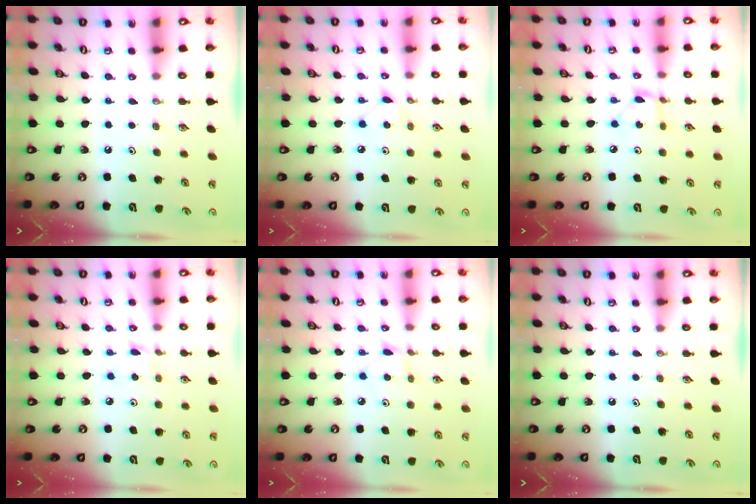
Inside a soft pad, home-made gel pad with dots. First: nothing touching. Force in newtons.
{"total": 4.8, "press": 4.7, "slide": 0.7}
{"total": 2.9, "press": 2.9, "slide": 0.2}
{"total": 1.5, "press": 1.5, "slide": 0.2}
{"total": 2.9, "press": 2.9, "slide": 0.4}
{"total": 0.0}